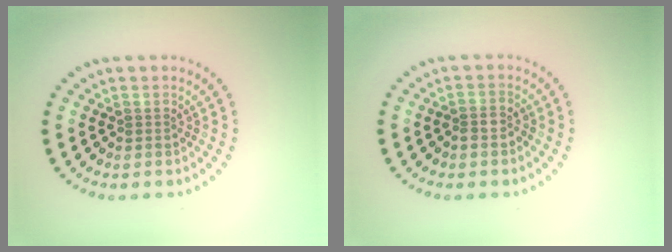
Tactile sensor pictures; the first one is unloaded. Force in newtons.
{"total": 1.5, "press": 1.3, "slide": 0.7}